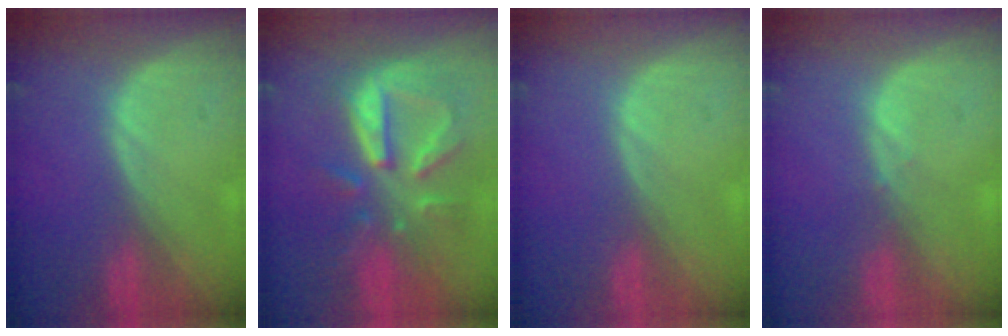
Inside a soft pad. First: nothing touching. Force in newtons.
{"total": 10.3, "press": 9.2, "slide": 4.6}
{"total": 0.0}
{"total": 0.5, "press": 0.5, "slide": 0.2}